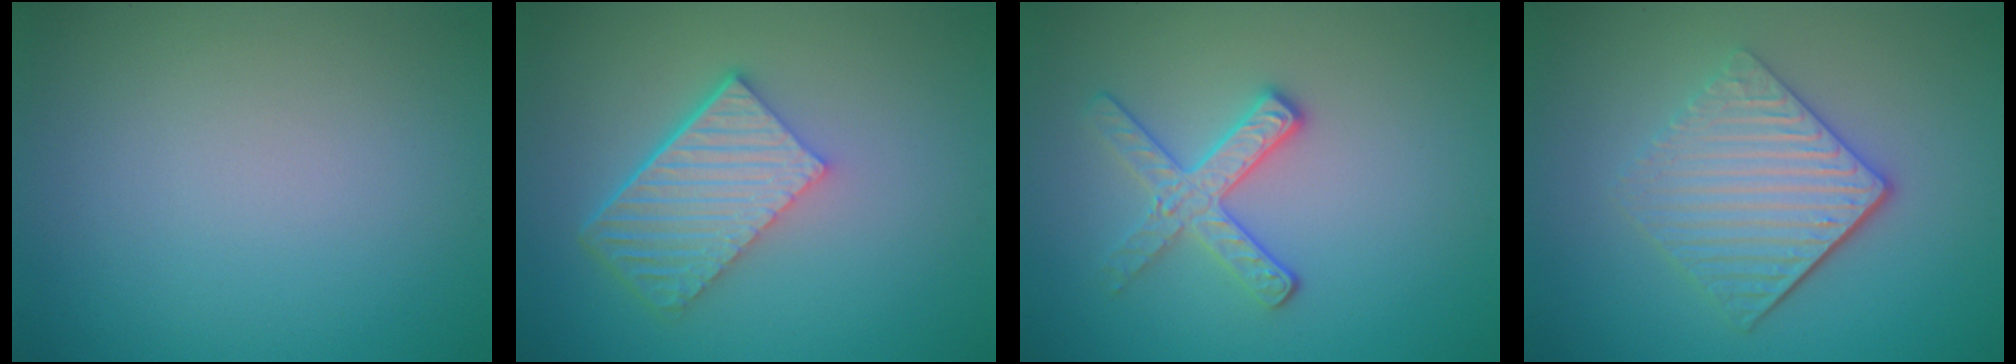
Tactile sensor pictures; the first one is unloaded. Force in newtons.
{"total": 6.0, "press": 4.2, "slide": 4.2}
{"total": 2.8, "press": 2.6, "slide": 1.0}
{"total": 4.8, "press": 3.6, "slide": 3.2}